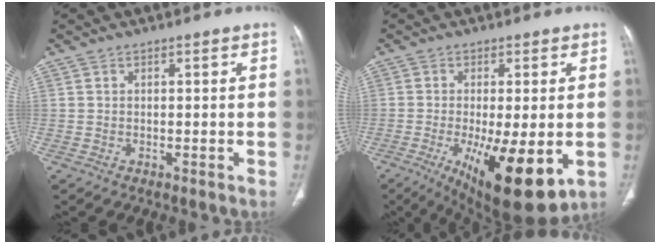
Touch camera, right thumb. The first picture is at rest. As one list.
[{"total": 16.2, "force": [-4.8, 5.1, 14.6], "torque": [-0.210, -0.025, -0.056]}]